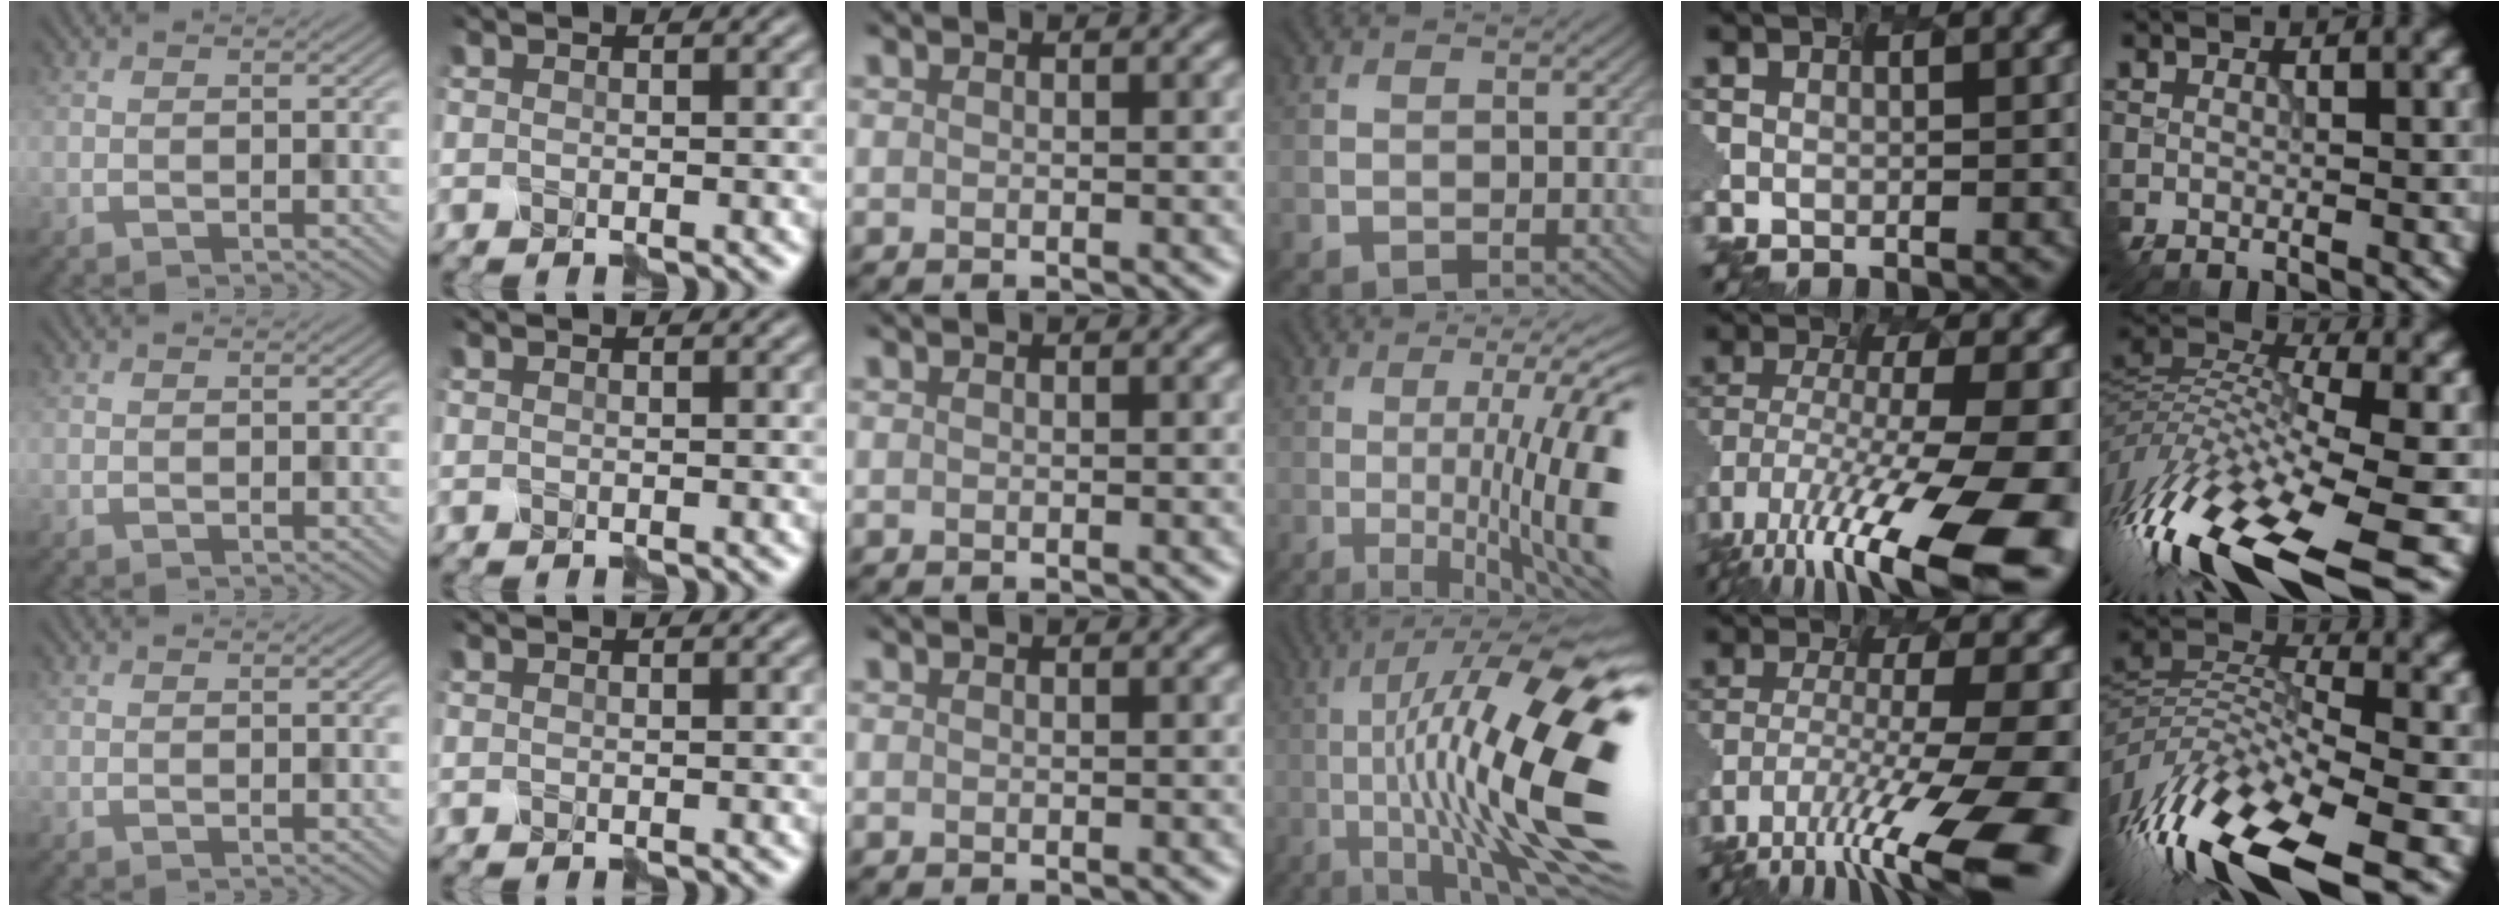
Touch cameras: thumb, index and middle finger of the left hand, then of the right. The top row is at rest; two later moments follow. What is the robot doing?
{"motion": "shake", "object": "plastic piggy bank"}